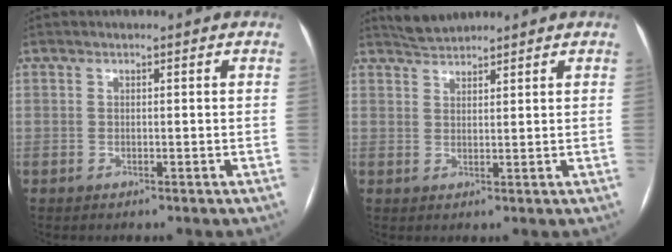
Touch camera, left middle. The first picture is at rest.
{"total": 2.8, "force": [2.8, 0.0, 0.0], "torque": [-0.008, 0.012, 0.058]}